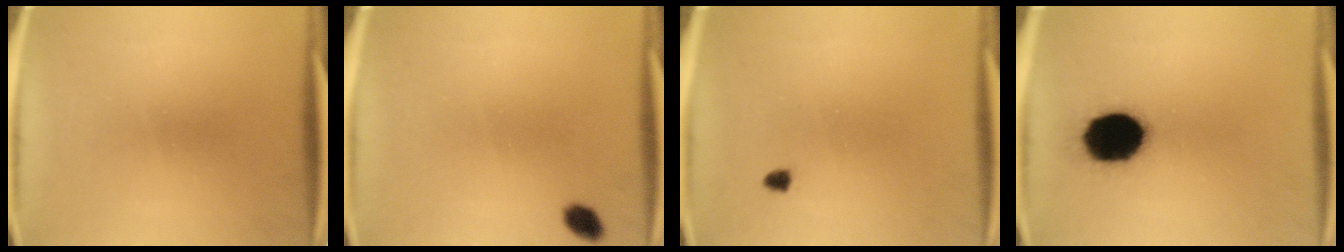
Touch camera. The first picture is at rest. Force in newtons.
{"total": 2.5}
{"total": 1.0}
{"total": 17.9}